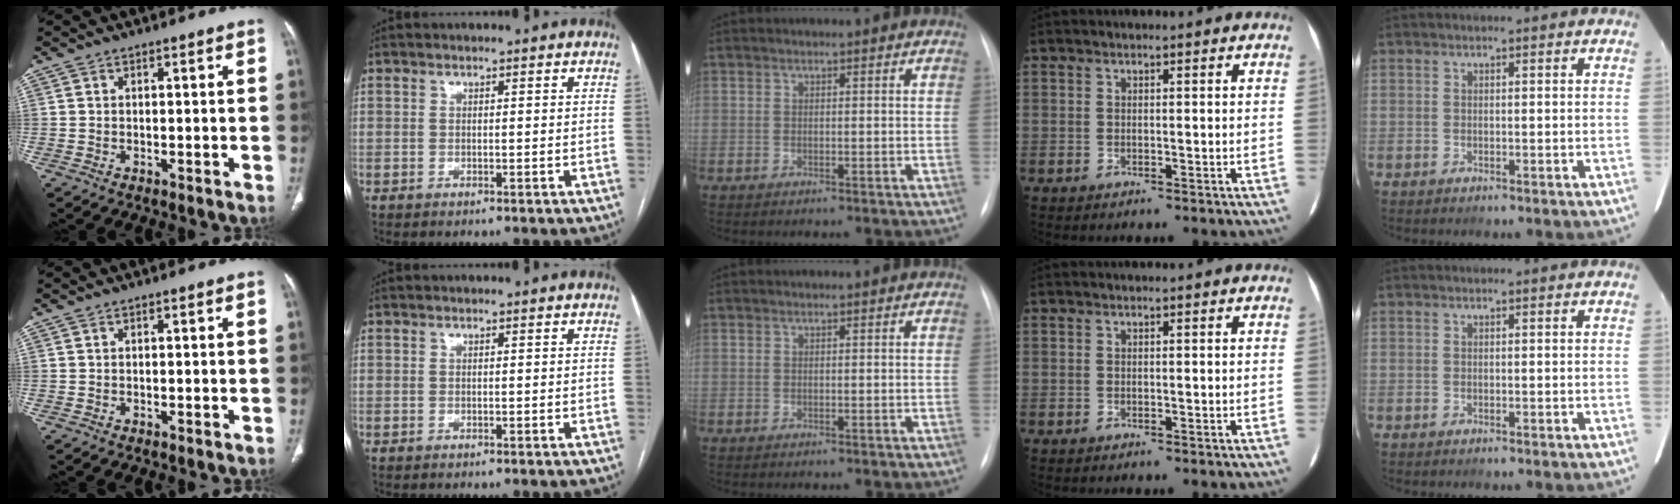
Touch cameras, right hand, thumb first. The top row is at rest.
{}